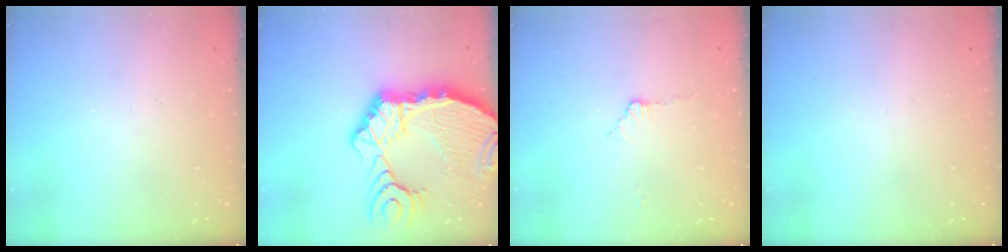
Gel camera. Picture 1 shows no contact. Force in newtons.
{"total": 15.6, "press": 15.5, "slide": 1.9}
{"total": 3.0, "press": 3.0, "slide": 0.4}
{"total": 0.0}